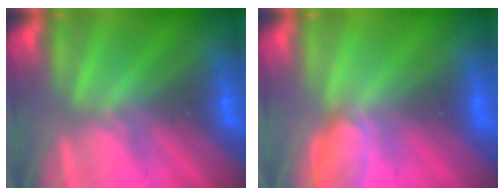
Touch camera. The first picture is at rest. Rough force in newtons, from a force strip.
{"total": 3.8}